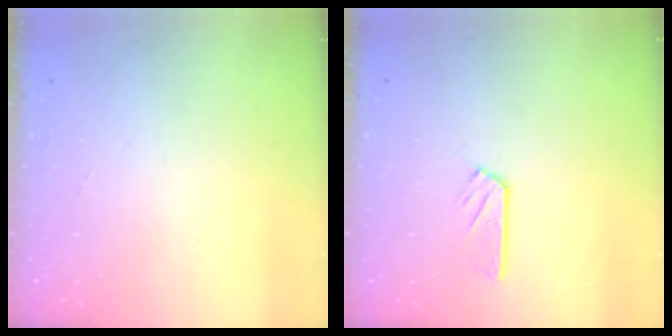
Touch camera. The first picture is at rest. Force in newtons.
{"total": 4.8, "press": 4.8, "slide": 0.4}